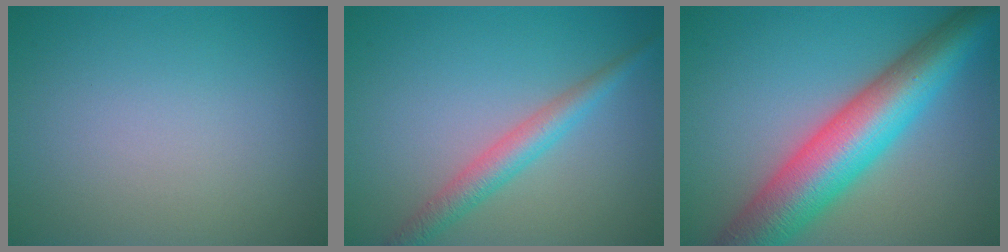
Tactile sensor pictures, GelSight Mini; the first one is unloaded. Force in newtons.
{"total": 3.0, "press": 3.0, "slide": 0.0}
{"total": 10.6, "press": 10.6, "slide": 0.0}